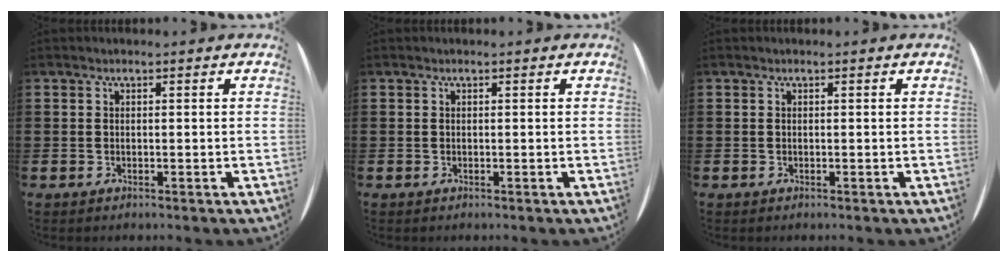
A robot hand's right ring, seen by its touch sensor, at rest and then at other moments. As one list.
[{"total": 0.0}, {"total": 0.0}]